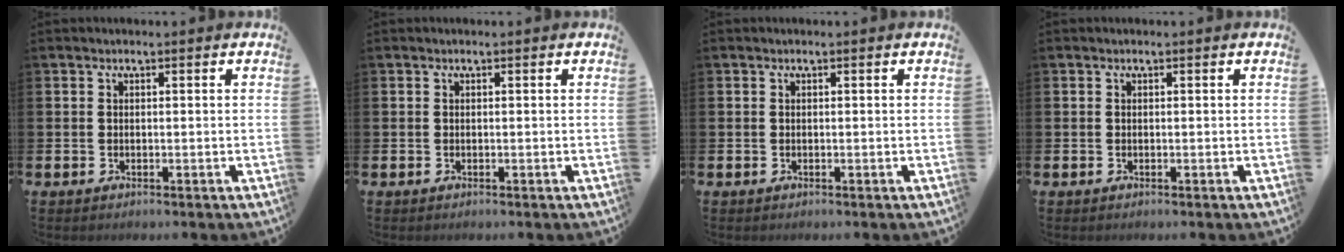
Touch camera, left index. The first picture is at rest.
{"total": 0.0}
{"total": 0.0}
{"total": 0.0}